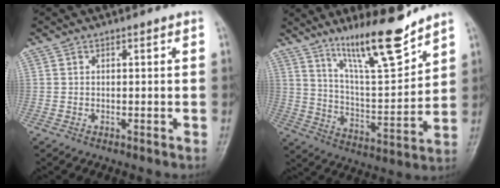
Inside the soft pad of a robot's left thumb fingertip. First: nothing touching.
{"total": 14.9, "force": [11.3, 2.5, 9.4], "torque": [-0.141, -0.078, 0.203]}